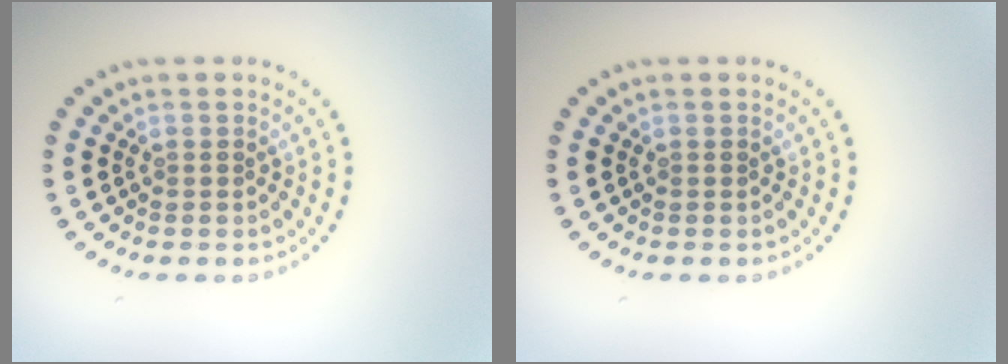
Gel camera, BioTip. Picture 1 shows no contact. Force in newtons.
{"total": 0.0}